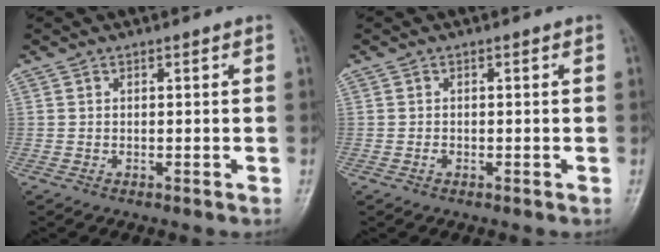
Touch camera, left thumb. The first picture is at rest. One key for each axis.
{"total": 0.7, "fx": -0.3, "fy": 0.5, "fz": 0.4, "tx": -0.005, "ty": 0.000, "tz": -0.007}